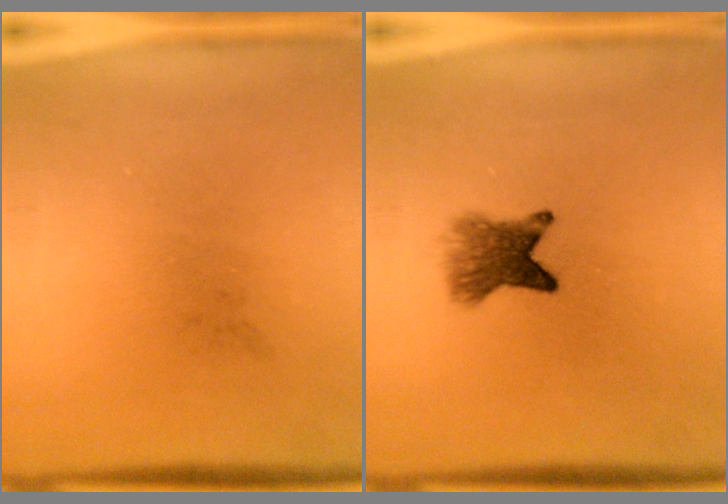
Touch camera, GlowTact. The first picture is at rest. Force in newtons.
{"total": 4.8}